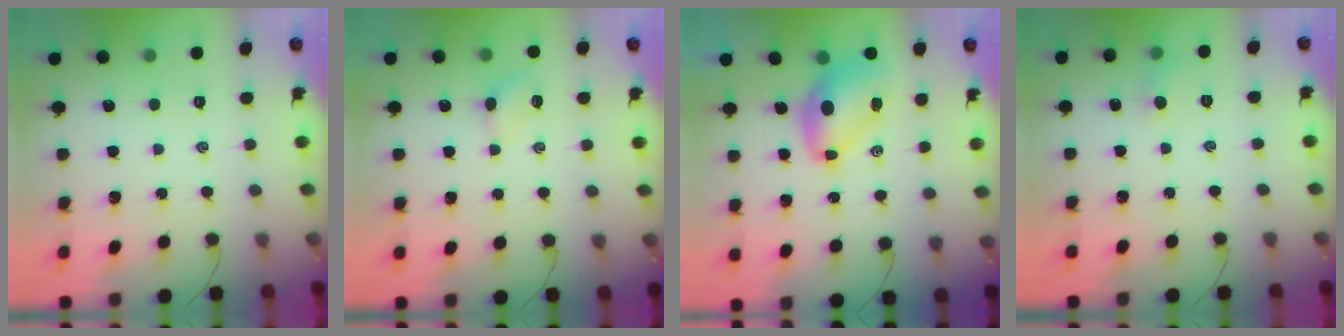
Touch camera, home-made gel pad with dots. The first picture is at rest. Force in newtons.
{"total": 3.3, "press": 3.1, "slide": 0.9}
{"total": 8.3, "press": 8.0, "slide": 2.1}
{"total": 3.7, "press": 3.5, "slide": 1.3}